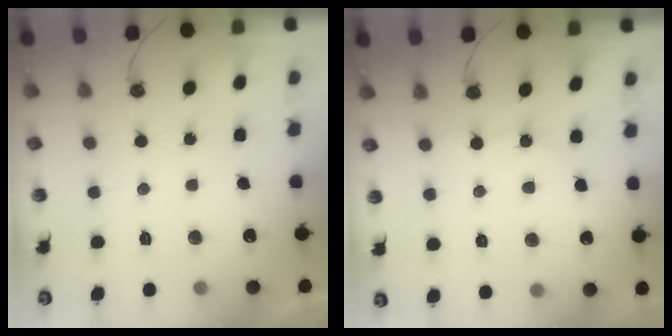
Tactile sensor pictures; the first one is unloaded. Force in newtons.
{"total": 2.8, "press": 2.8, "slide": 0.3}